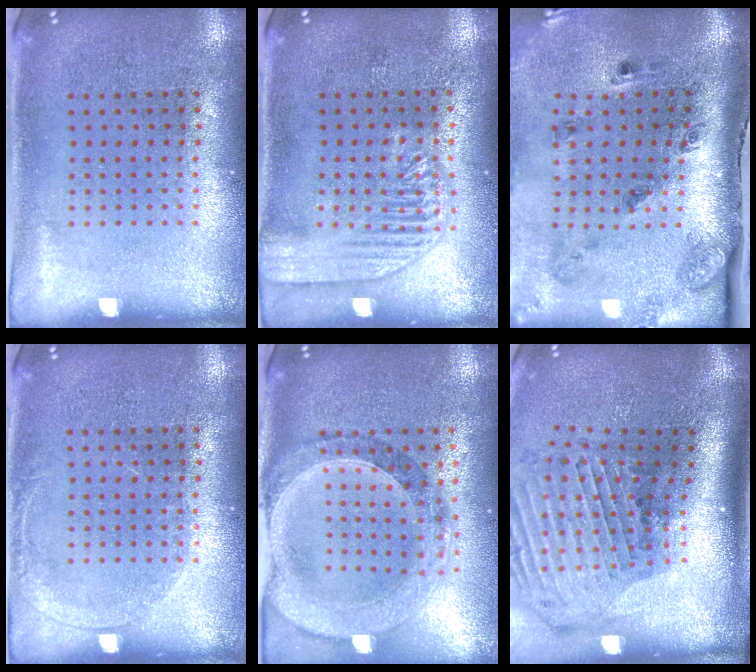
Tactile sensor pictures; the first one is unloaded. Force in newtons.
{"total": 1.8, "press": 1.8, "slide": 0.3}
{"total": 2.8, "press": 1.7, "slide": 2.2}
{"total": 1.0, "press": 1.0, "slide": 0.2}
{"total": 1.5, "press": 1.5, "slide": 0.3}
{"total": 3.0, "press": 2.2, "slide": 2.1}